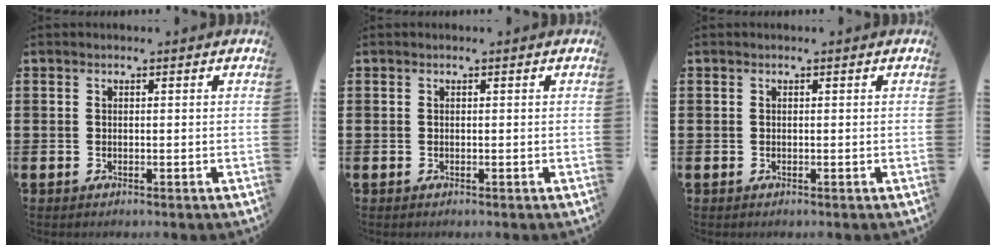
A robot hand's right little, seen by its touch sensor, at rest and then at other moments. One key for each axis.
{"total": 0.0}
{"total": 0.0}